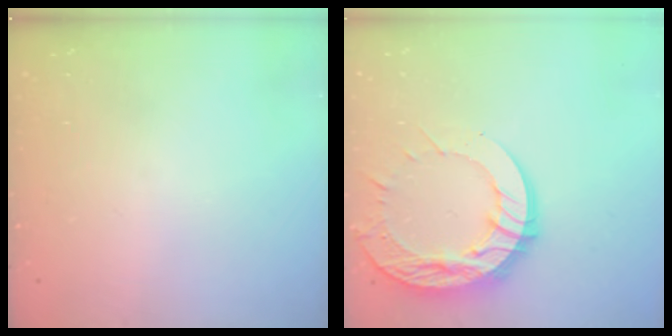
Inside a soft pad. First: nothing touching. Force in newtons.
{"total": 15.9, "press": 15.8, "slide": 1.4}